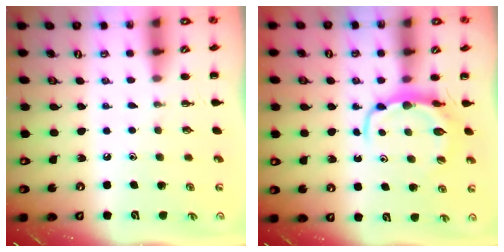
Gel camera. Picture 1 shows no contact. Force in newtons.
{"total": 6.2, "press": 6.0, "slide": 1.2}